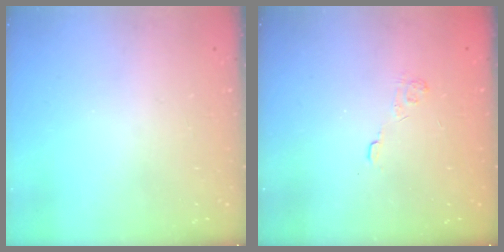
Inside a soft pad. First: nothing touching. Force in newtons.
{"total": 2.4, "press": 1.9, "slide": 1.5}